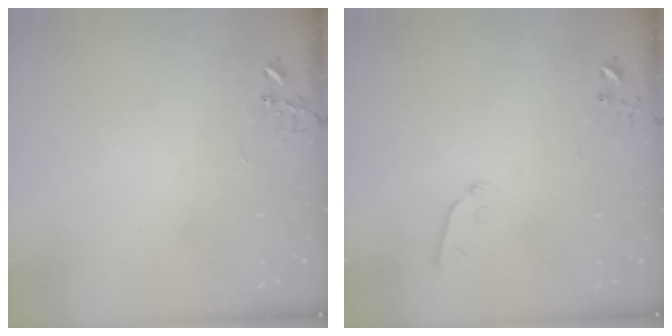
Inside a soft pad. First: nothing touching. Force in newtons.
{"total": 6.0, "press": 5.9, "slide": 0.9}